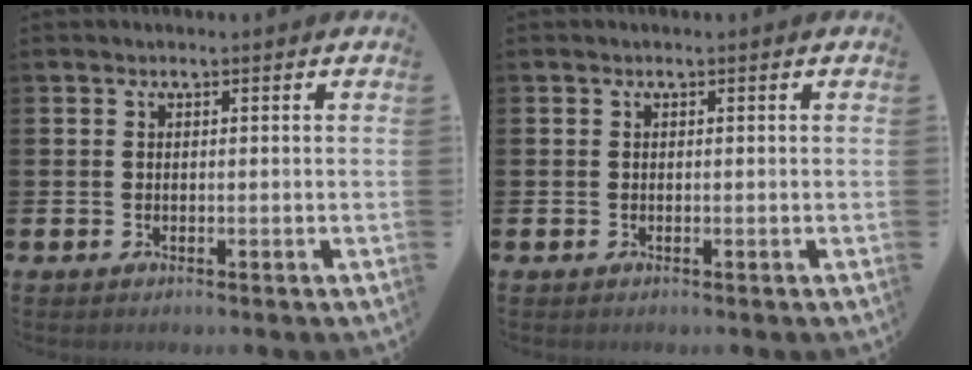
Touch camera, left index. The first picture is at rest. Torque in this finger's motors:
{"motor_torque": [-0.04, -0.03, 0.04, 0.02]}